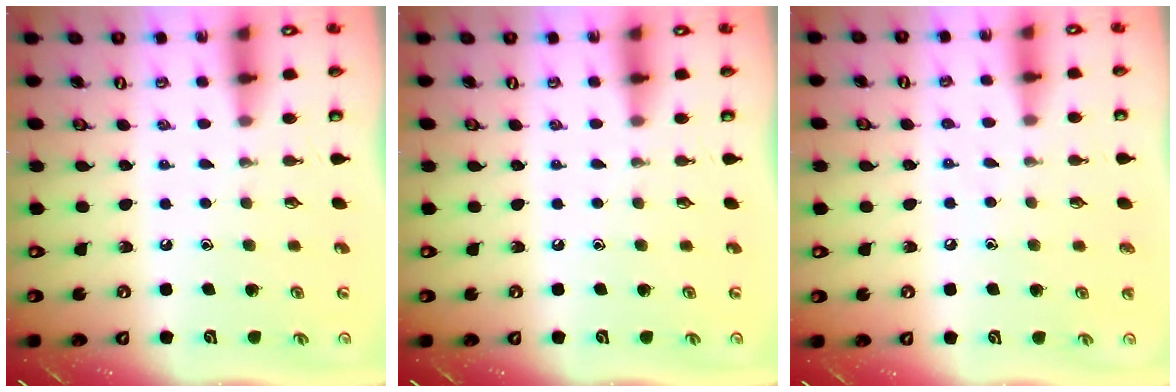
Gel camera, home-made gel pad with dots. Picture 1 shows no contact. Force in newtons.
{"total": 0.0}
{"total": 5.3, "press": 5.3, "slide": 0.5}